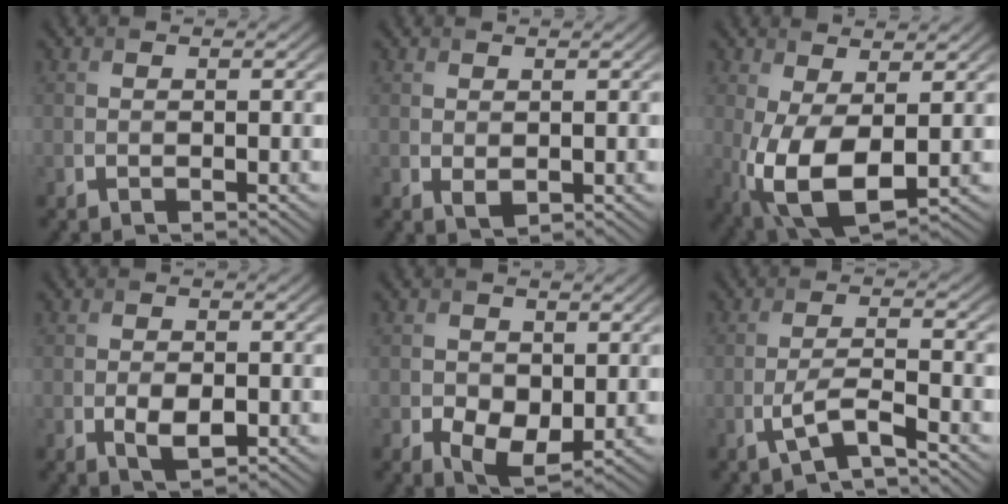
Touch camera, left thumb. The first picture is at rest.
{"total": 1.1, "force": [0.2, 0.7, 0.8], "torque": [-0.018, -0.004, 0.008]}
{"total": 9.2, "force": [-0.7, 4.6, 8.0], "torque": [-0.191, -0.016, -0.008]}
{"total": 3.0, "force": [-0.8, 1.7, 2.3], "torque": [-0.047, -0.010, -0.009]}
{"total": 4.5, "force": [-0.4, 3.3, 3.1], "torque": [-0.063, -0.014, -0.006]}
{"total": 3.9, "force": [-2.4, 0.6, 3.1], "torque": [-0.064, 0.008, -0.058]}